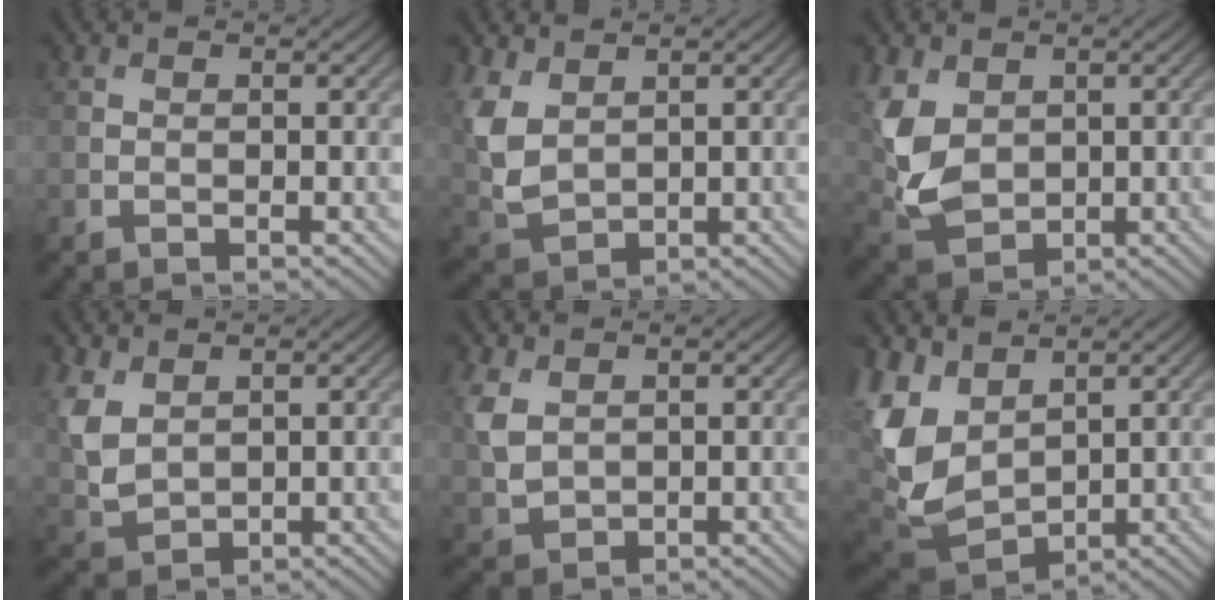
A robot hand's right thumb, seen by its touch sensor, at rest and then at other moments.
{"total": 6.5, "force": [2.4, 4.2, 4.3], "torque": [-0.125, -0.005, 0.055]}
{"total": 7.3, "force": [1.4, 5.3, 4.9], "torque": [-0.135, -0.006, 0.027]}
{"total": 5.6, "force": [2.2, 3.7, 3.6], "torque": [-0.104, -0.003, 0.052]}
{"total": 4.5, "force": [1.5, 3.2, 2.8], "torque": [-0.081, -0.001, 0.035]}
{"total": 11.8, "force": [3.2, 7.9, 8.1], "torque": [-0.238, -0.001, 0.063]}